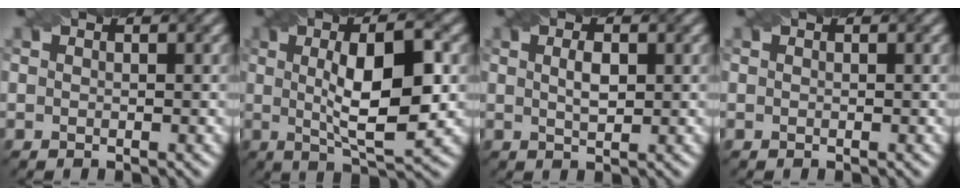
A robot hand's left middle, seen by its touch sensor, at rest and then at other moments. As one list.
[{"total": 8.7, "force": [0.7, 2.4, 8.4], "torque": [-0.124, 0.010, 0.009]}, {"total": 1.9, "force": [0.5, 0.7, 1.7], "torque": [-0.034, 0.002, 0.011]}, {"total": 0.0}]